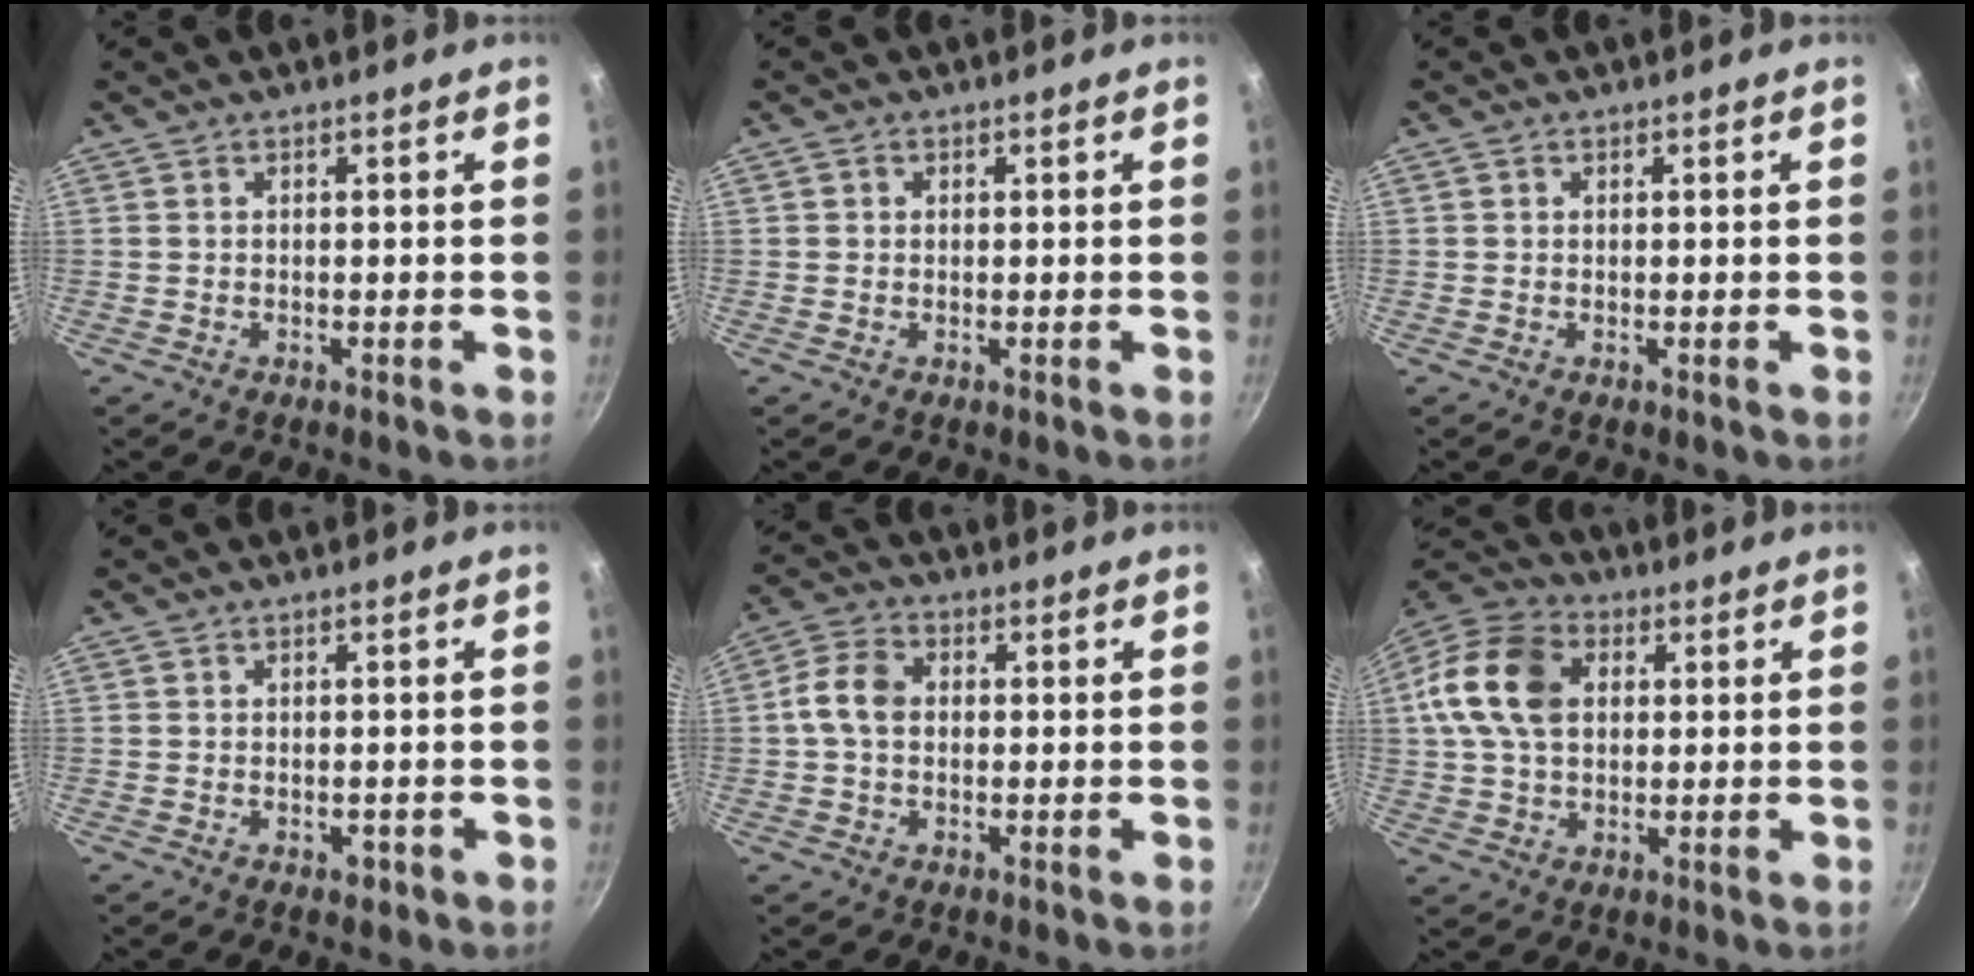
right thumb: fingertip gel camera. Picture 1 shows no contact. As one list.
[{"total": 1.0, "force": [0.2, 0.9, 0.3], "torque": [-0.001, 0.001, 0.001]}, {"total": 0.5, "force": [0.2, 0.5, 0.1], "torque": [0.002, 0.002, 0.001]}, {"total": 1.5, "force": [-0.7, 1.0, 1.0], "torque": [-0.008, 0.006, -0.006]}, {"total": 6.9, "force": [0.3, 5.0, 4.7], "torque": [-0.084, 0.019, -0.007]}, {"total": 15.7, "force": [3.0, 11.1, 10.6], "torque": [-0.190, 0.020, 0.039]}]